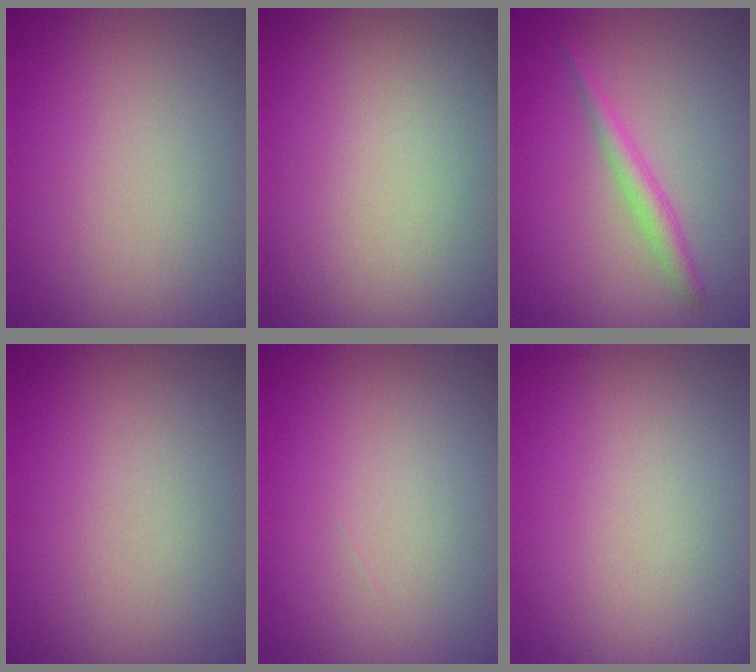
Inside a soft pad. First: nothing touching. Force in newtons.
{"total": 0.0}
{"total": 1.8, "press": 1.8, "slide": 0.1}
{"total": 0.0}
{"total": 0.0}
{"total": 0.0}